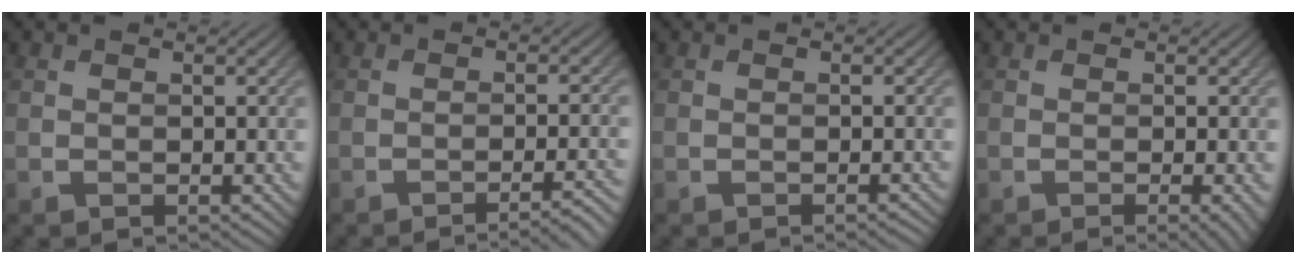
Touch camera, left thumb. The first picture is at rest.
{"total": 3.9, "force": [-2.5, 0.4, 3.0], "torque": [-0.040, 0.013, -0.047]}
{"total": 0.8, "force": [-0.5, 0.1, 0.6], "torque": [-0.004, 0.002, -0.014]}
{"total": 2.5, "force": [-0.9, 0.4, 2.3], "torque": [-0.028, 0.001, -0.018]}